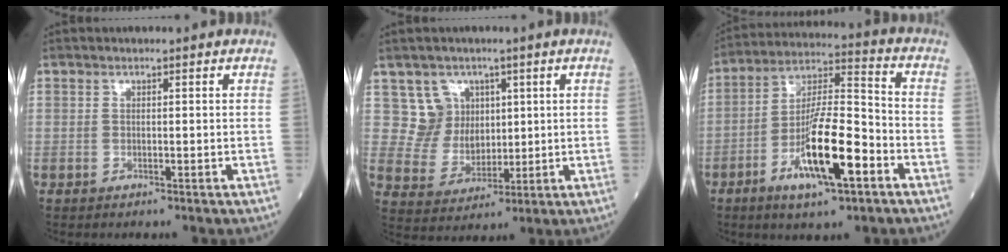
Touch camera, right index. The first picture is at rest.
{"total": 6.5, "force": [2.8, 5.8, 0.5], "torque": [-0.011, 0.015, 0.060]}
{"total": 14.5, "force": [-6.0, 2.7, 12.9], "torque": [-0.238, -0.004, -0.104]}